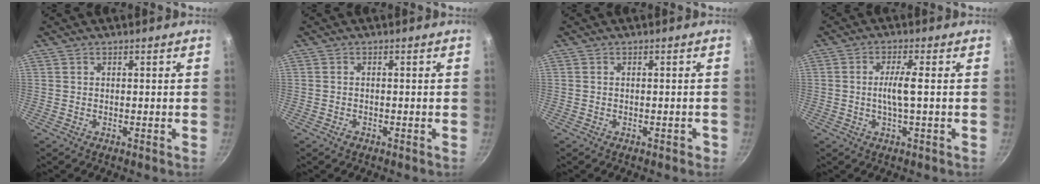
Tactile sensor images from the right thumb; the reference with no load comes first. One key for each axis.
{"total": 1.1, "fx": -0.7, "fy": 0.6, "fz": 0.5, "tx": -0.011, "ty": 0.003, "tz": -0.014}
{"total": 1.1, "fx": -0.6, "fy": 0.7, "fz": 0.7, "tx": -0.001, "ty": 0.014, "tz": -0.002}
{"total": 4.5, "fx": -0.3, "fy": 0.5, "fz": 4.5, "tx": -0.091, "ty": 0.009, "tz": -0.005}